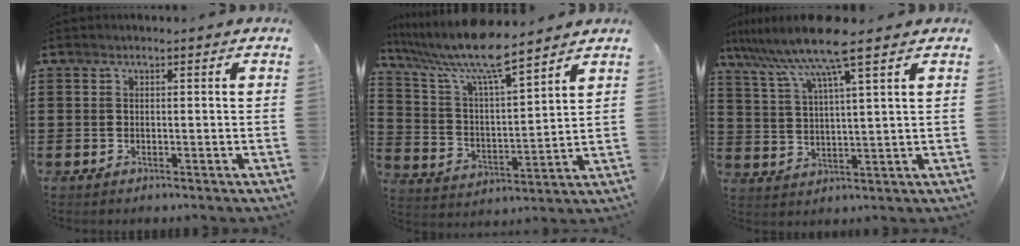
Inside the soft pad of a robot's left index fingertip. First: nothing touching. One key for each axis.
{"total": 9.6, "fx": 8.3, "fy": 0.5, "fz": 4.9, "tx": -0.126, "ty": -0.046, "tz": 0.138}
{"total": 9.9, "fx": 7.6, "fy": -0.4, "fz": 6.3, "tx": -0.146, "ty": -0.028, "tz": 0.127}